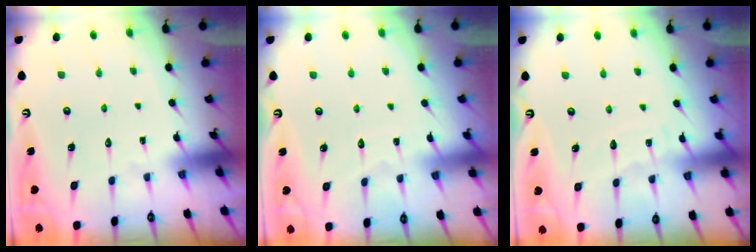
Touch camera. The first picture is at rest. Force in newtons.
{"total": 2.9, "press": 2.9, "slide": 0.4}
{"total": 4.3, "press": 4.3, "slide": 0.3}